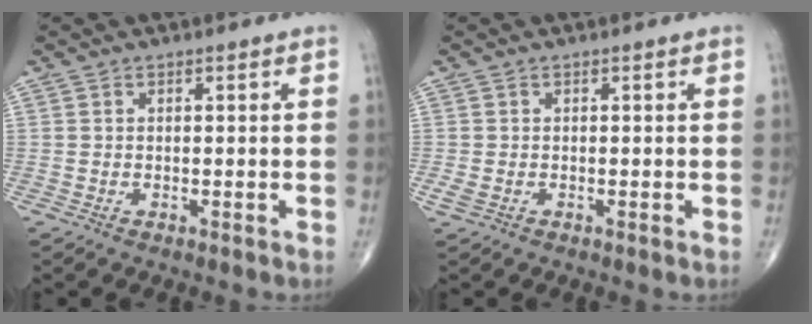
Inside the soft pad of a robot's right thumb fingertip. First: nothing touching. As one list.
[{"total": 1.5, "force": [-0.4, 1.0, 1.0], "torque": [-0.029, -0.005, -0.008]}]